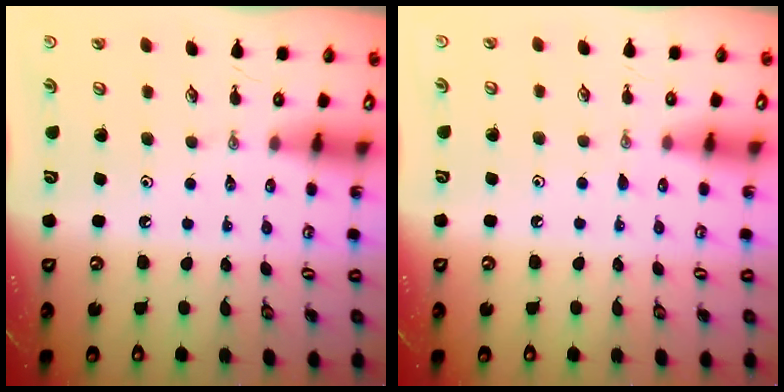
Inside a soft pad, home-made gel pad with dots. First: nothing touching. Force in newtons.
{"total": 5.9, "press": 5.9, "slide": 0.6}